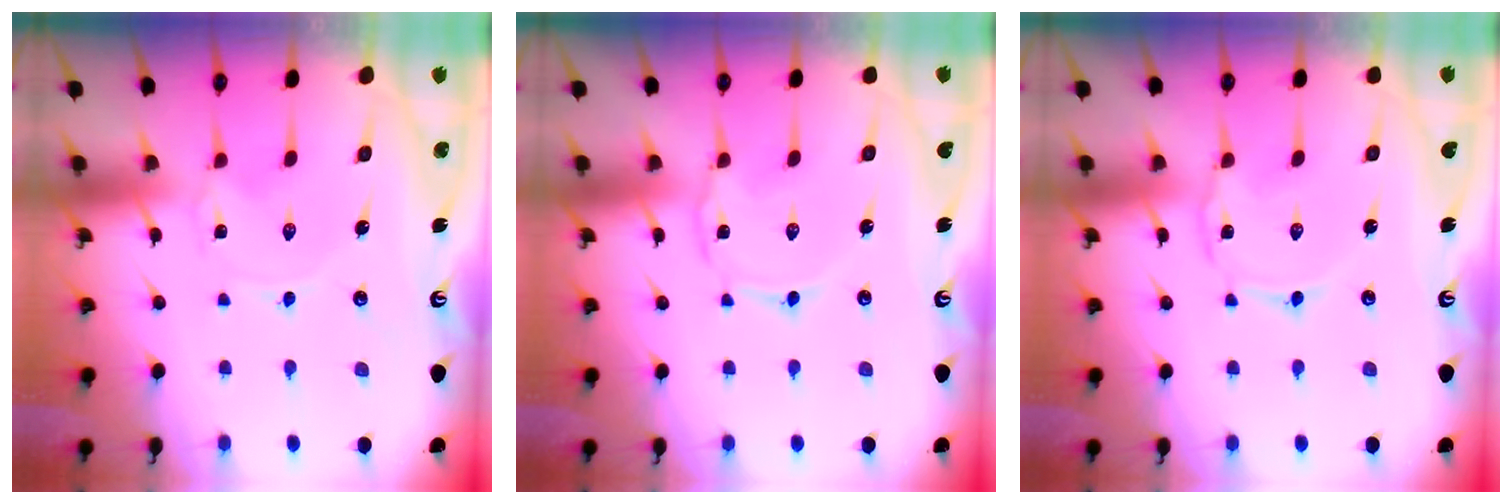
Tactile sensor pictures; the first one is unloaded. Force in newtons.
{"total": 1.5, "press": 1.5, "slide": 0.3}
{"total": 1.5, "press": 1.5, "slide": 0.3}